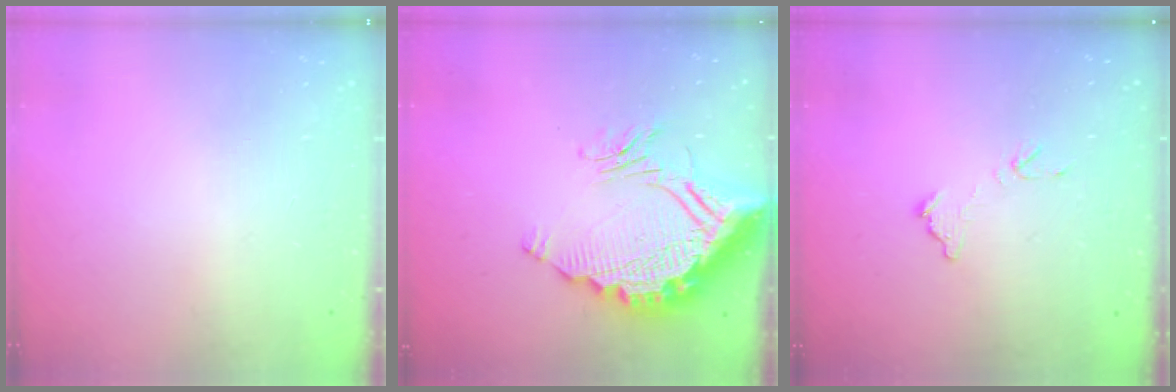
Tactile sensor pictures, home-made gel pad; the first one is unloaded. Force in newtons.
{"total": 19.1, "press": 19.0, "slide": 1.9}
{"total": 7.4, "press": 7.4, "slide": 0.4}